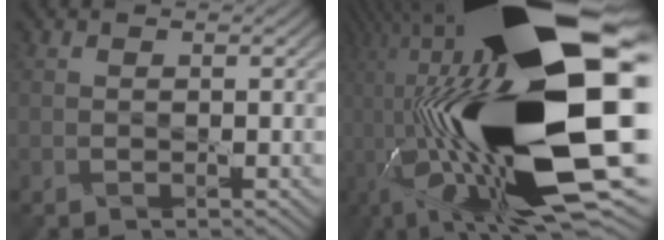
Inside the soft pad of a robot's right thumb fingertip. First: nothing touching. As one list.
[{"total": 24.2, "force": [-1.2, 8.8, 22.5], "torque": [-0.429, -0.039, -0.035]}]